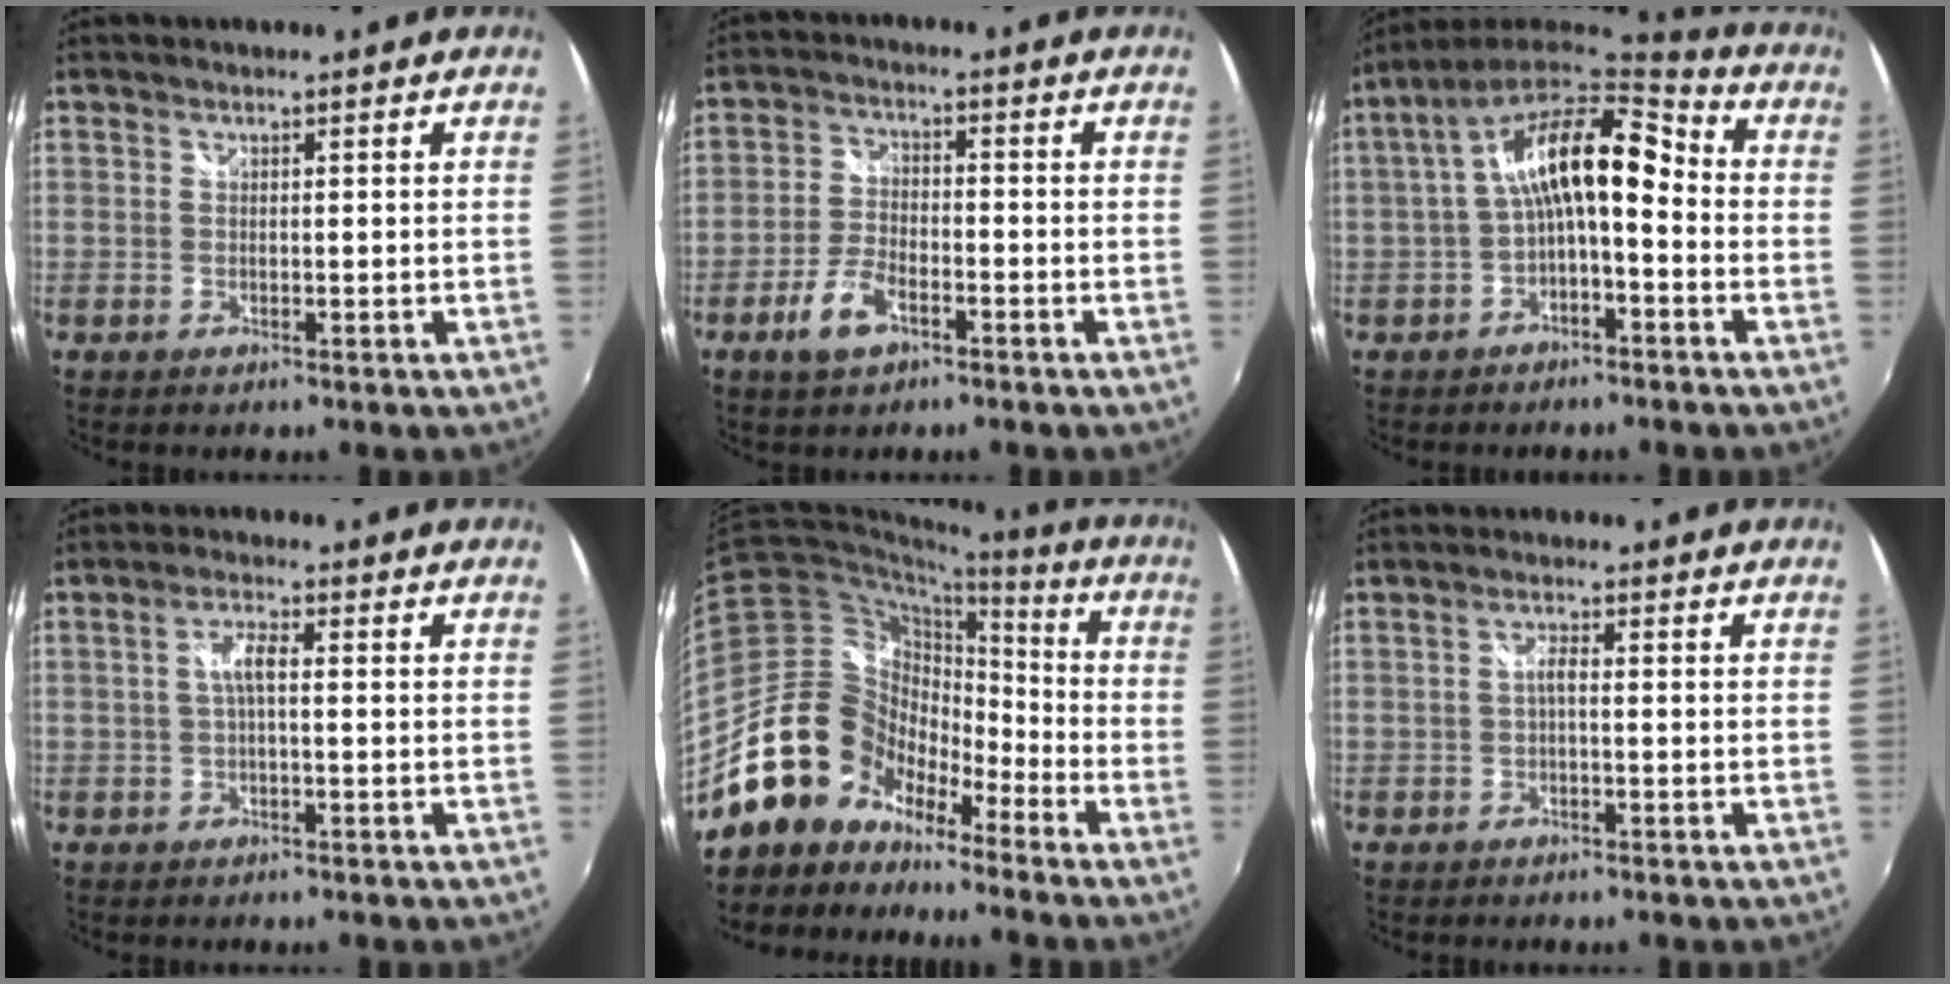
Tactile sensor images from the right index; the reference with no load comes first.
{"total": 6.7, "force": [-3.9, 3.1, 4.5], "torque": [-0.102, -0.001, -0.072]}
{"total": 14.3, "force": [-0.6, 6.0, 12.9], "torque": [-0.240, 0.026, -0.018]}
{"total": 3.0, "force": [-0.2, 0.6, 2.9], "torque": [-0.058, 0.007, -0.003]}
{"total": 16.8, "force": [-12.1, 10.5, 5.2], "torque": [-0.111, 0.032, -0.221]}
{"total": 1.6, "force": [-0.5, 0.4, 1.5], "torque": [-0.030, 0.004, -0.011]}